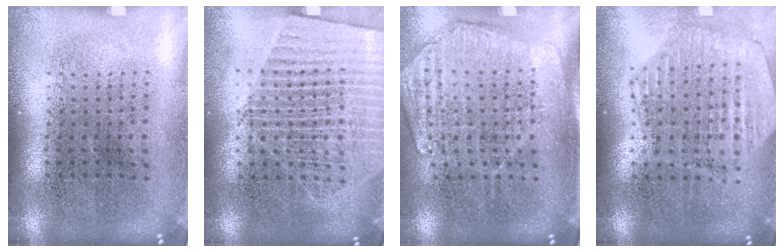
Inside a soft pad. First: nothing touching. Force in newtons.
{"total": 1.7, "press": 1.5, "slide": 0.8}
{"total": 1.7, "press": 1.5, "slide": 0.9}
{"total": 1.1, "press": 1.1, "slide": 0.2}